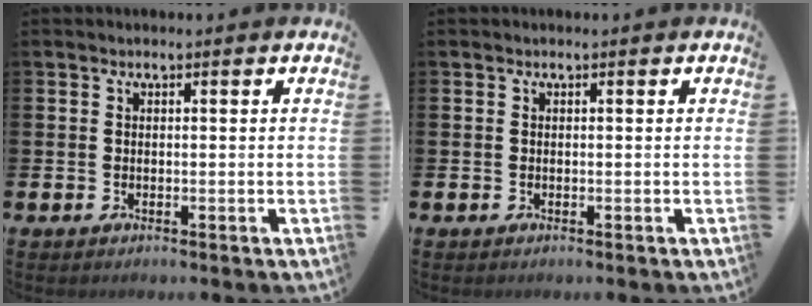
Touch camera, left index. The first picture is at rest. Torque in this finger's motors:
{"motor_torque": [-0.13, 0.09, -0.02, -0.01]}